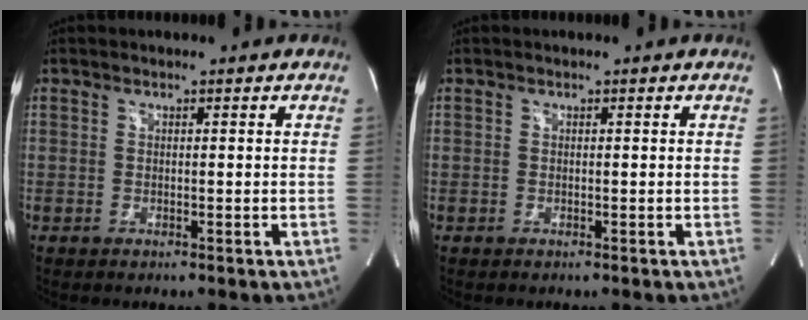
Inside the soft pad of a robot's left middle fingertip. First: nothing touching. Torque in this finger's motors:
{"motor_torque": [0.00, 0.00, 0.00, 0.00]}